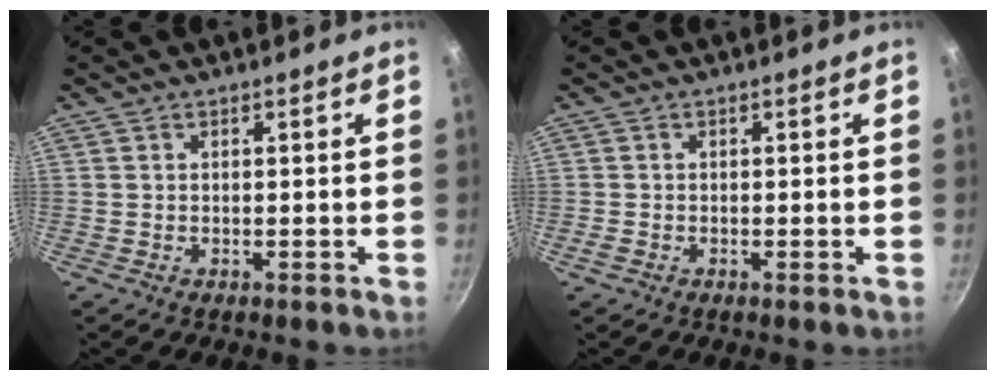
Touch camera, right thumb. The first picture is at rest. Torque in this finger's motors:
{"motor_torque": [0.47, -0.02, 0.32, -0.13, 0.08]}